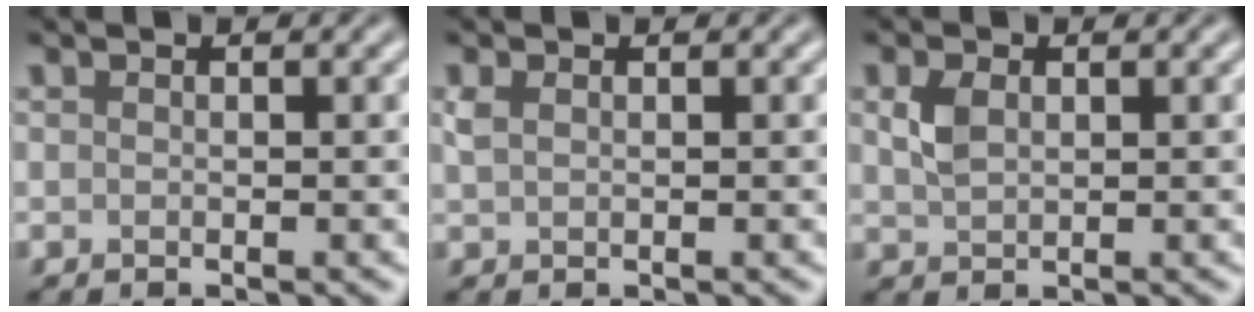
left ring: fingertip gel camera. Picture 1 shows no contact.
{"total": 1.1, "force": [0.5, 0.6, 0.7], "torque": [-0.019, 0.002, 0.012]}
{"total": 2.1, "force": [0.7, 1.3, 1.4], "torque": [-0.035, 0.002, 0.017]}